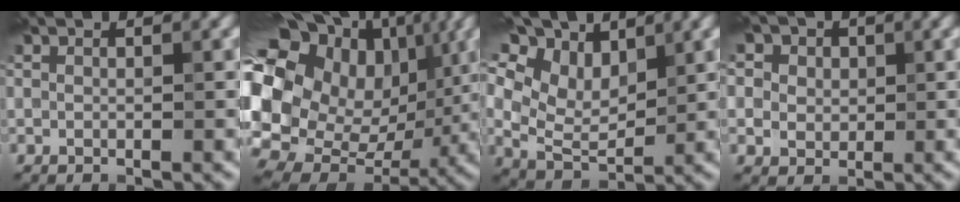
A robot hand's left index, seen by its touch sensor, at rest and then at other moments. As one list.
[{"total": 18.8, "force": [2.4, 15.5, 10.3], "torque": [-0.221, 0.018, 0.054]}, {"total": 15.5, "force": [8.7, 8.8, 9.5], "torque": [-0.183, 0.061, 0.122]}, {"total": 11.8, "force": [5.6, 8.7, 5.5], "torque": [-0.130, 0.044, 0.063]}]